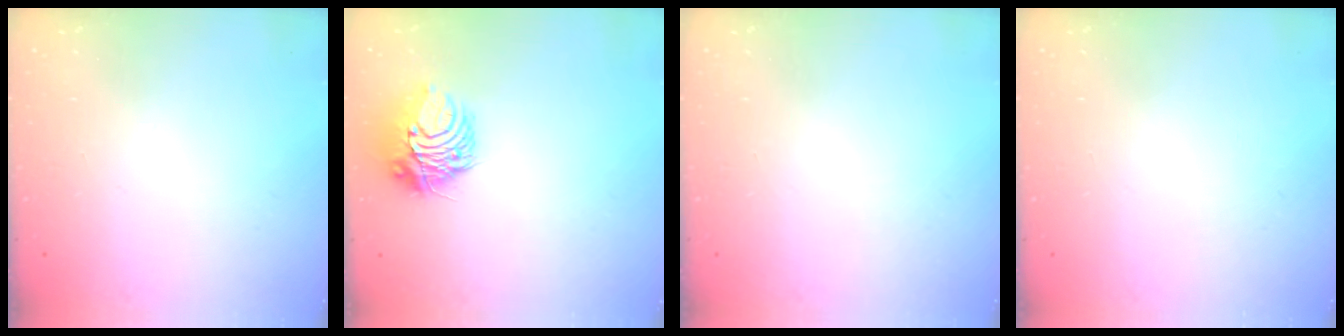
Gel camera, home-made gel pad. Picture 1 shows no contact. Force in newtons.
{"total": 10.0, "press": 9.9, "slide": 0.9}
{"total": 0.0}
{"total": 0.0}